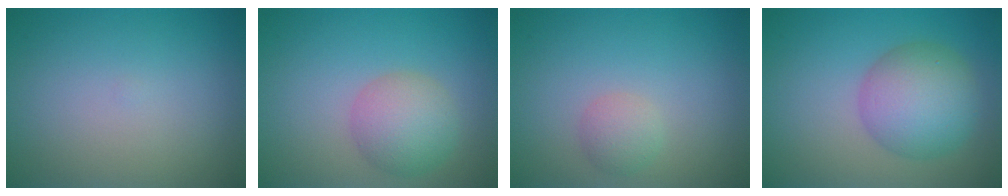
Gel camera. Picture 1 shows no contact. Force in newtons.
{"total": 4.2, "press": 4.2, "slide": 0.1}
{"total": 1.7, "press": 1.7, "slide": 0.2}
{"total": 6.3, "press": 6.3, "slide": 0.1}